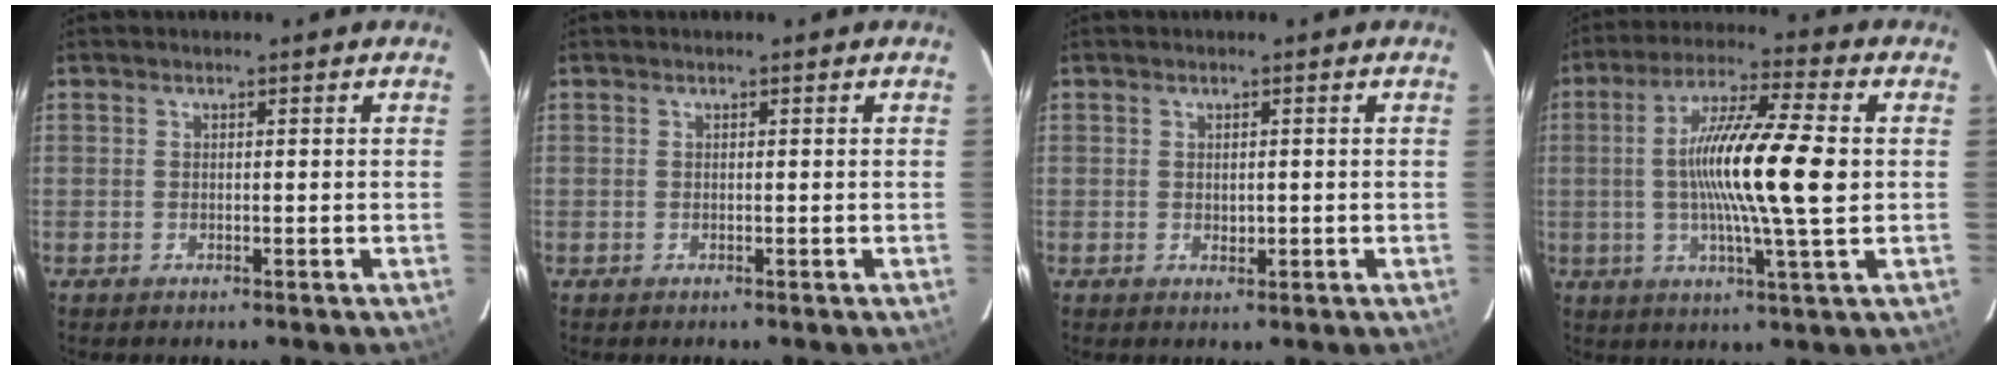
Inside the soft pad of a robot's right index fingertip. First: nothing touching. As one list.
[{"total": 0.0}, {"total": 1.2, "force": [0.0, 0.7, 1.0], "torque": [-0.015, -0.001, 0.004]}, {"total": 15.0, "force": [0.2, 0.4, 15.0], "torque": [-0.270, 0.001, -0.003]}]